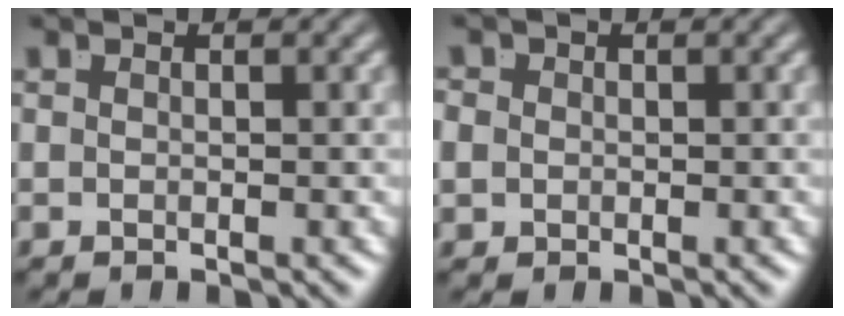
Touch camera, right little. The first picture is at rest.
{"total": 2.1, "force": [-0.1, 1.9, 0.8], "torque": [-0.031, -0.011, 0.000]}